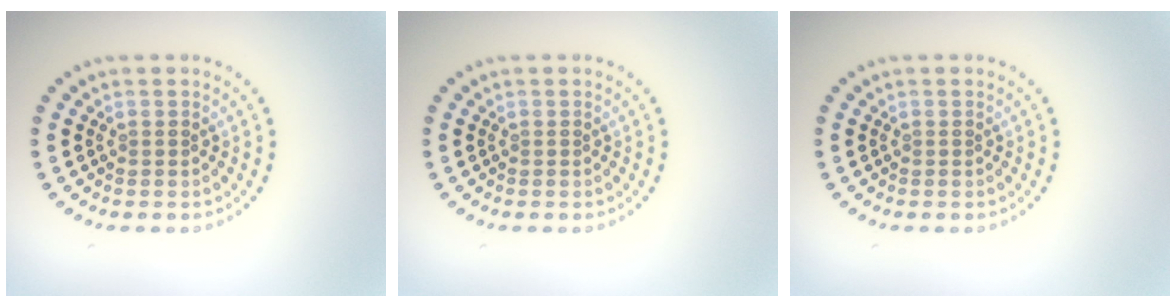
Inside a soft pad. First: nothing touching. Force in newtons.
{"total": 0.0}
{"total": 0.0}